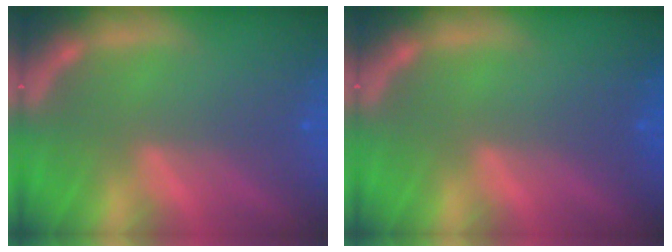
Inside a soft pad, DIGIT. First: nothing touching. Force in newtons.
{"total": 0.0}